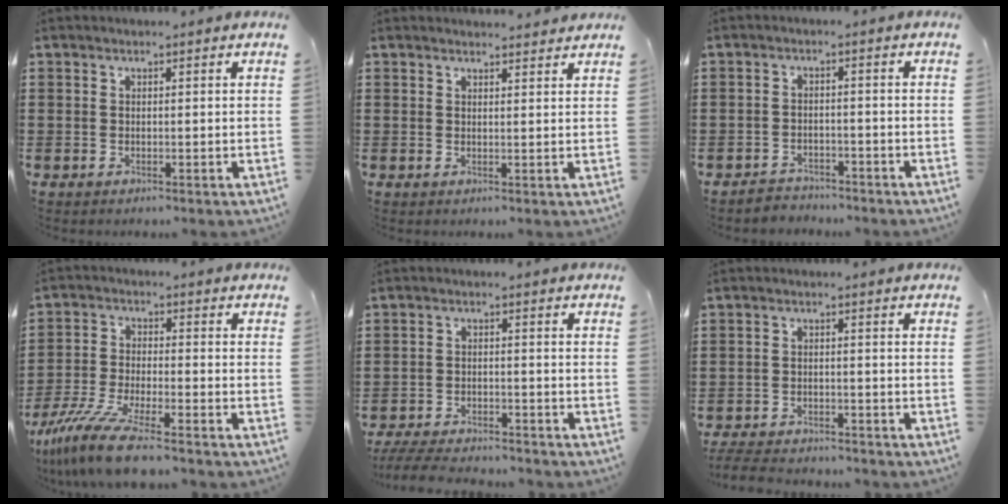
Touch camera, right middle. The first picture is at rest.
{"total": 1.5, "force": [1.5, 0.0, -0.2], "torque": [0.006, -0.003, 0.029]}
{"total": 2.6, "force": [-2.5, 0.5, -0.3], "torque": [-0.003, 0.001, -0.057]}
{"total": 9.4, "force": [-7.9, 0.7, 5.1], "torque": [-0.118, -0.003, -0.158]}
{"total": 5.1, "force": [-4.9, 0.5, 1.3], "torque": [-0.029, 0.001, -0.099]}
{"total": 3.8, "force": [-3.7, 0.5, 0.5], "torque": [-0.016, -0.001, -0.079]}